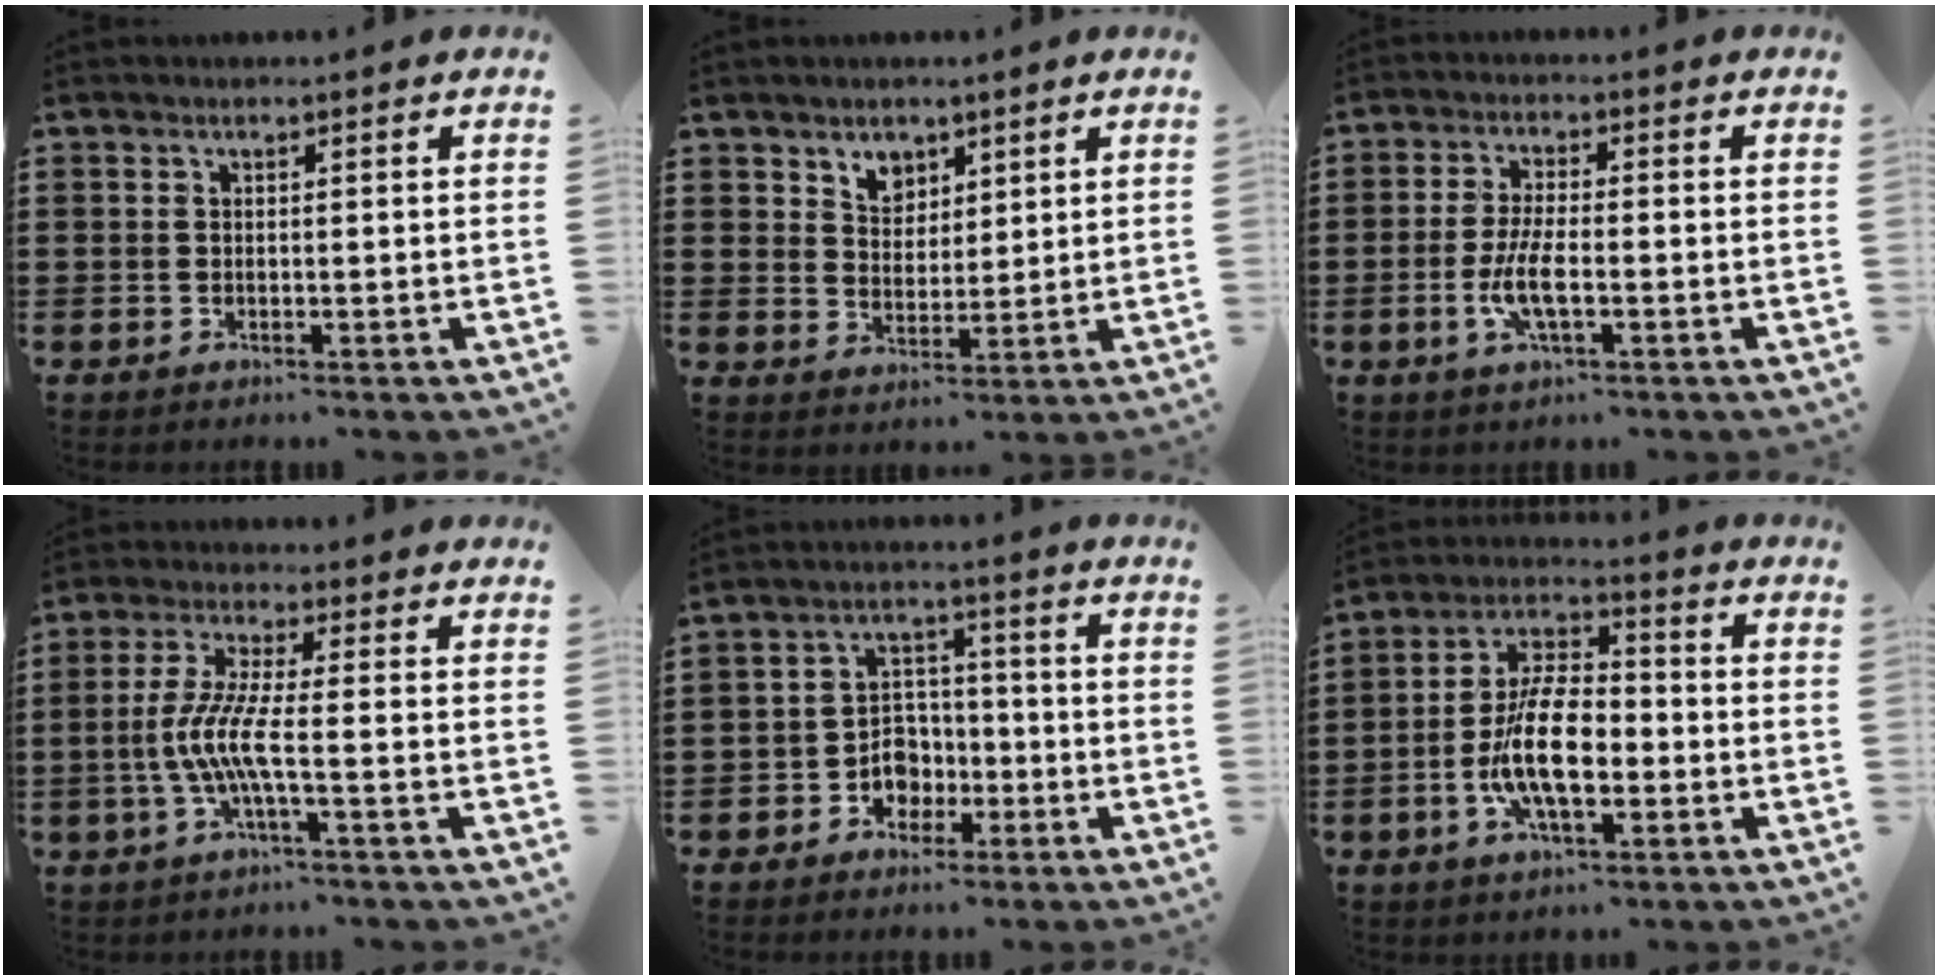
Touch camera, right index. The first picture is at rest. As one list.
[{"total": 4.1, "force": [2.9, 2.8, 0.4], "torque": [-0.024, 0.007, 0.056]}, {"total": 5.9, "force": [-1.8, 1.7, 5.4], "torque": [-0.118, -0.007, -0.039]}, {"total": 7.1, "force": [-1.9, 0.7, 6.8], "torque": [-0.162, -0.020, -0.047]}, {"total": 4.8, "force": [-2.1, 4.0, 1.7], "torque": [-0.039, 0.013, -0.041]}, {"total": 11.6, "force": [-3.0, 5.2, 9.9], "torque": [-0.219, -0.004, -0.060]}]